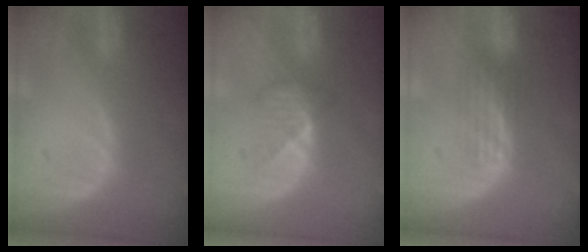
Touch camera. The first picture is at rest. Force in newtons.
{"total": 3.5, "press": 3.2, "slide": 1.4}
{"total": 2.9, "press": 2.9, "slide": 0.2}